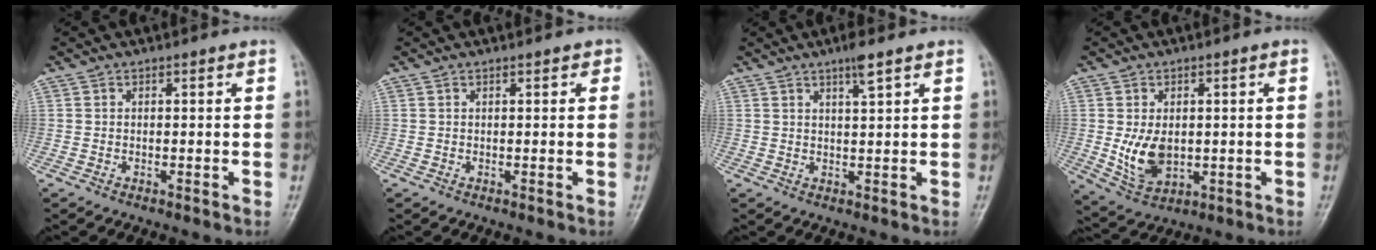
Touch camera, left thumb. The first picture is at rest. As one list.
[{"total": 1.2, "force": [0.6, 0.7, 0.9], "torque": [-0.004, 0.001, 0.003]}, {"total": 3.3, "force": [2.1, 0.3, 2.5], "torque": [-0.045, -0.008, 0.038]}, {"total": 7.8, "force": [-0.2, 5.1, 5.9], "torque": [-0.091, -0.009, 0.011]}]